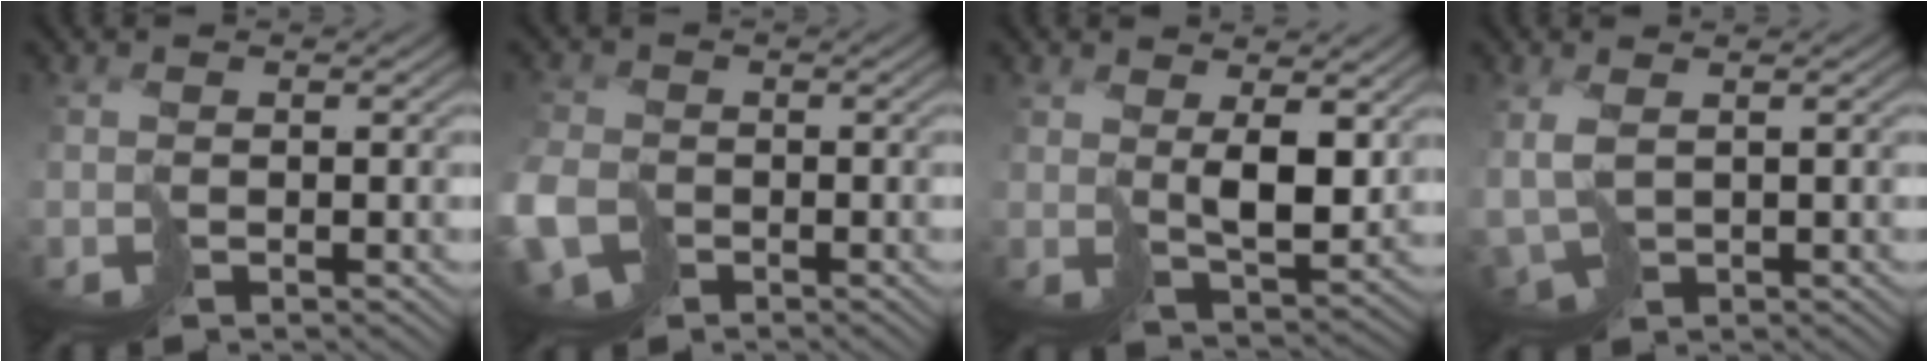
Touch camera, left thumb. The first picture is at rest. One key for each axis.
{"total": 7.4, "fx": -3.0, "fy": 5.0, "fz": 4.6, "tx": -0.133, "ty": -0.026, "tz": -0.057}
{"total": 5.5, "fx": 3.3, "fy": 2.2, "fz": 3.9, "tx": -0.089, "ty": -0.012, "tz": 0.071}
{"total": 3.4, "fx": 0.3, "fy": 1.7, "fz": 3.0, "tx": -0.081, "ty": -0.005, "tz": 0.006}